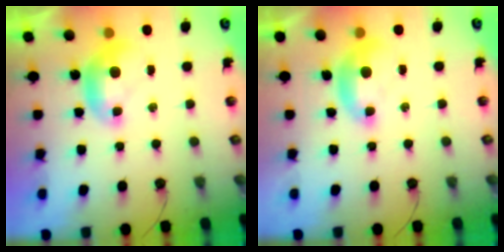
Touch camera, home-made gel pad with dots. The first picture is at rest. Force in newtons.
{"total": 1.7, "press": 1.6, "slide": 0.6}